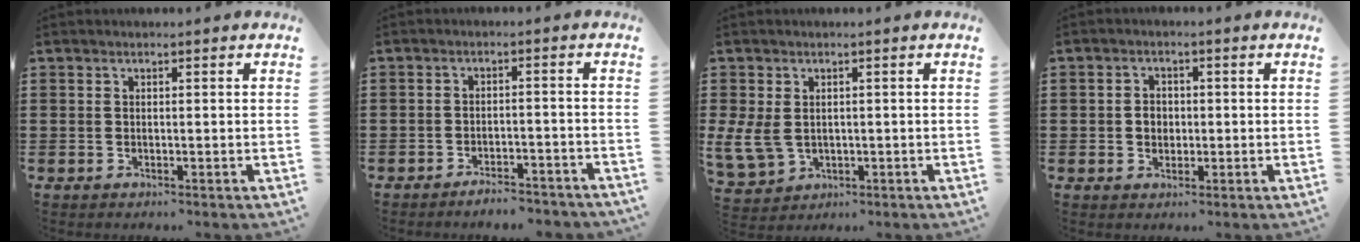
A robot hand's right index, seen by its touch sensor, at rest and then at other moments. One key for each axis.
{"total": 3.1, "fx": -3.1, "fy": 0.0, "fz": 0.6, "tx": -0.012, "ty": 0.002, "tz": -0.062}
{"total": 4.3, "fx": 0.3, "fy": 3.6, "fz": 2.4, "tx": -0.076, "ty": 0.000, "tz": 0.003}
{"total": 2.4, "fx": -0.2, "fy": 2.0, "fz": 1.2, "tx": -0.028, "ty": 0.007, "tz": -0.007}